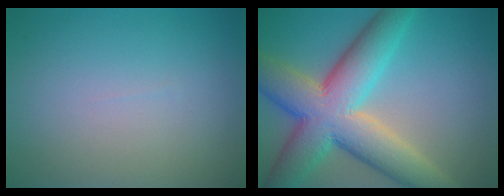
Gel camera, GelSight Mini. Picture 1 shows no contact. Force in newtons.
{"total": 11.4, "press": 11.3, "slide": 0.4}